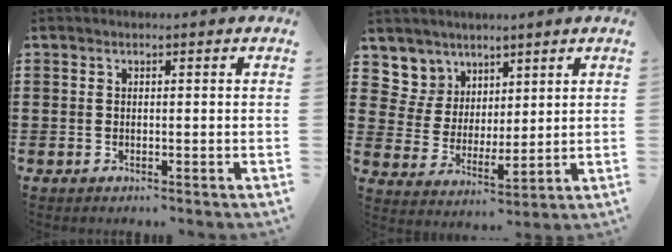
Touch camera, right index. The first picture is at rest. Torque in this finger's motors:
{"motor_torque": [-0.22, 0.34, 0.07, -0.01]}